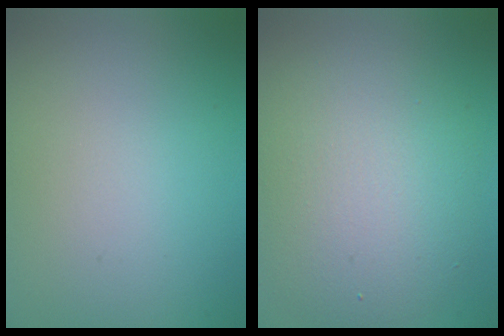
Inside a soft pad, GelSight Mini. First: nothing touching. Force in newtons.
{"total": 6.7, "press": 6.7, "slide": 0.3}